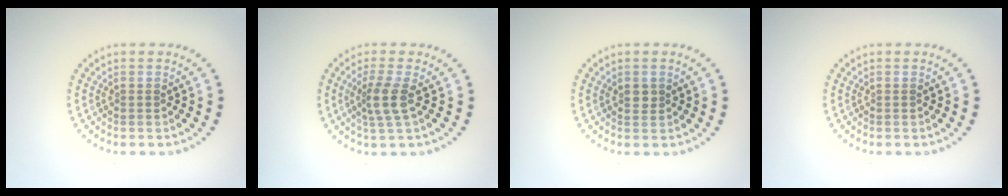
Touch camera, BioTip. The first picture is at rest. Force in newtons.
{"total": 2.6, "press": 2.0, "slide": 1.7}
{"total": 1.1, "press": 1.0, "slide": 0.4}
{"total": 0.0}